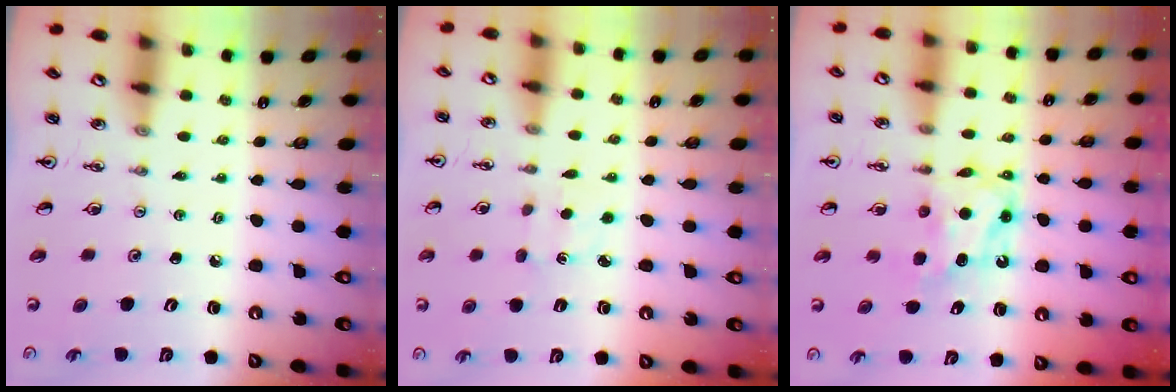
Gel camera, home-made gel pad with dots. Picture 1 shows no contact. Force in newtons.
{"total": 1.7, "press": 1.6, "slide": 0.4}
{"total": 6.9, "press": 6.9, "slide": 0.6}